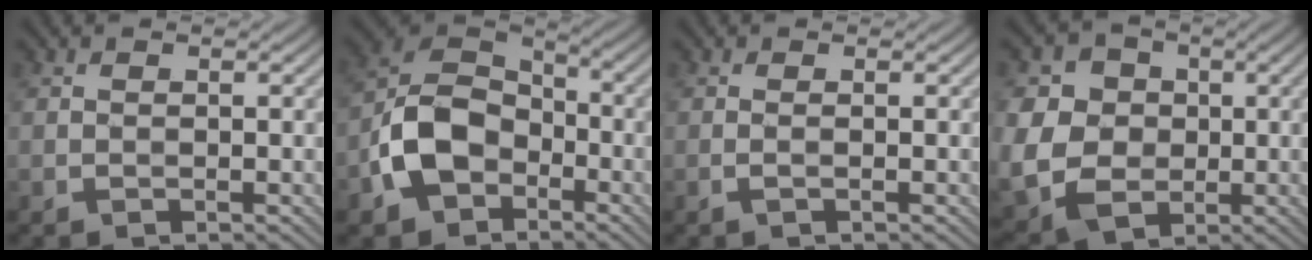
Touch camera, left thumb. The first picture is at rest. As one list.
[{"total": 10.1, "force": [-4.0, 7.2, 6.0], "torque": [-0.133, -0.002, -0.097]}, {"total": 0.7, "force": [-0.2, 0.0, 0.6], "torque": [-0.016, 0.000, -0.006]}, {"total": 10.3, "force": [-0.3, 9.2, 4.7], "torque": [-0.140, -0.014, -0.021]}]